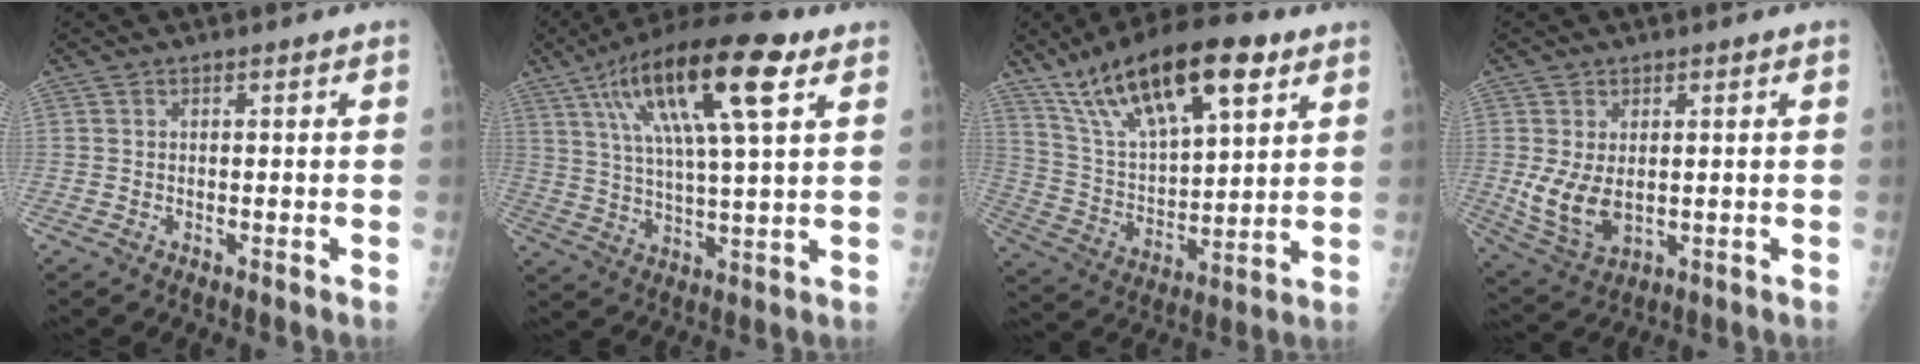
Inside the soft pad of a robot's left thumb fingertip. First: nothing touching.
{"total": 19.9, "force": [8.9, 5.2, 17.1], "torque": [-0.296, -0.003, 0.147]}
{"total": 22.3, "force": [12.8, 8.3, 16.3], "torque": [-0.257, -0.030, 0.232]}
{"total": 8.0, "force": [0.1, 5.2, 6.1], "torque": [-0.113, -0.014, 0.019]}